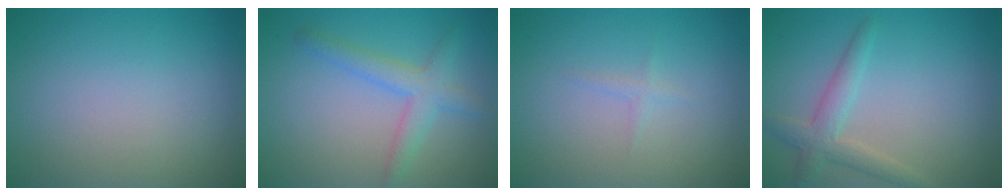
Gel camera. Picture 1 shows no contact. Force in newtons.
{"total": 3.1, "press": 3.1, "slide": 0.1}
{"total": 0.7, "press": 0.7, "slide": 0.1}
{"total": 2.8, "press": 2.8, "slide": 0.2}